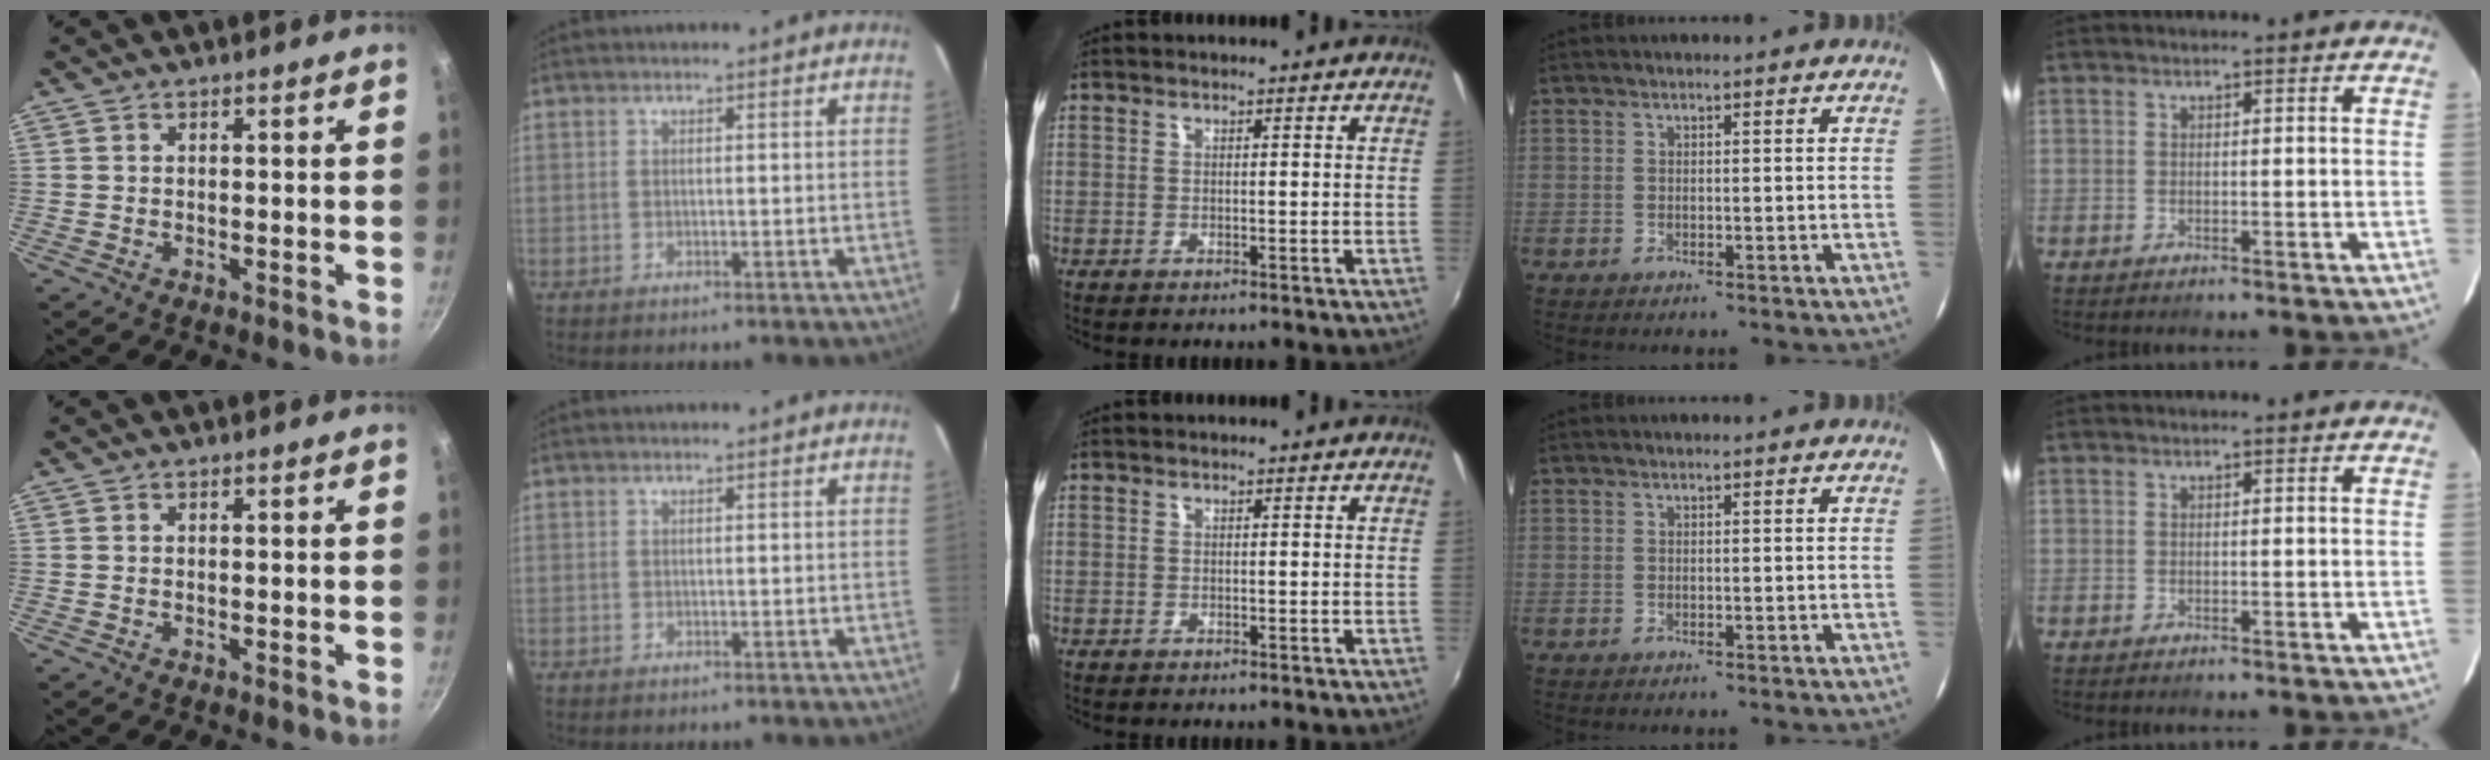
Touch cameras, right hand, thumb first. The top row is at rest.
{"middle": {"total": 0.5, "force": [-0.4, 0.3, 0.0], "torque": [-0.002, 0.001, -0.007]}}